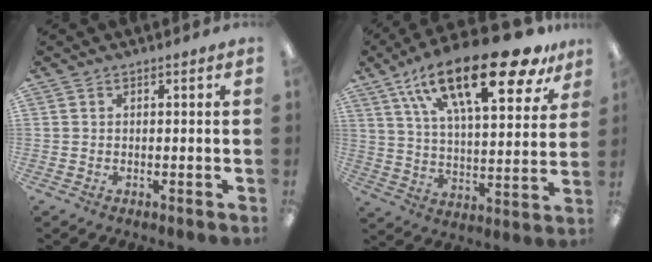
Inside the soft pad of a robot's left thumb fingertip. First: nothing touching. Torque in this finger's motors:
{"motor_torque": [0.12, 0.46, 1.95, -0.82, 0.86]}